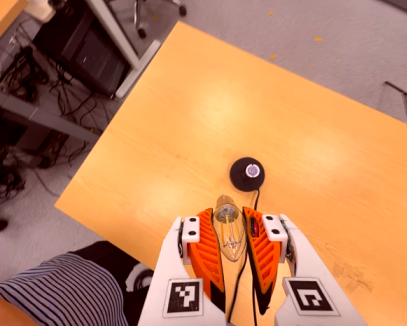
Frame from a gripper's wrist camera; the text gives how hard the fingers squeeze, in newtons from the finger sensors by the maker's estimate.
{"total": 22.9, "left": 26.3, "right": 19.5}